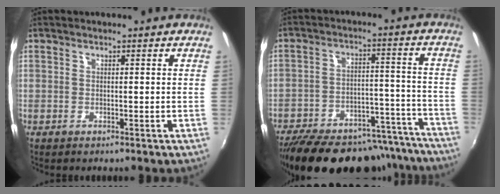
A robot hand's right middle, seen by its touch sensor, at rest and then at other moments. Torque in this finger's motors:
{"motor_torque": [1.14, -1.00, 0.72, 0.21]}